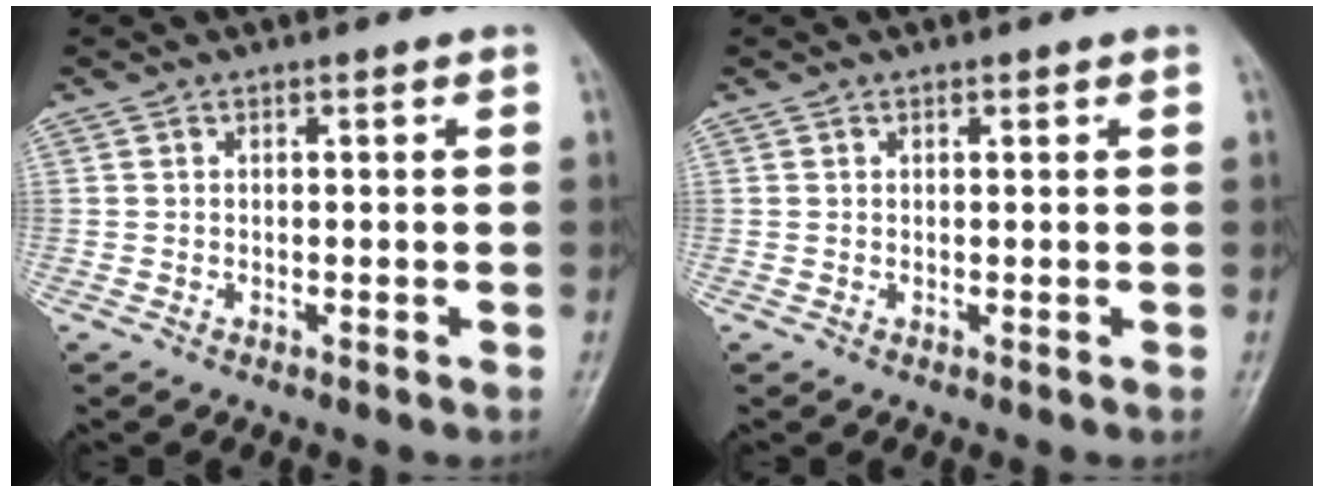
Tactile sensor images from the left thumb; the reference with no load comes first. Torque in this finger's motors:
{"motor_torque": [0.22, -0.09, -0.32, -0.18, -0.01]}